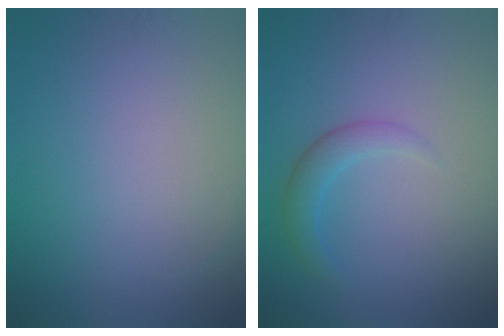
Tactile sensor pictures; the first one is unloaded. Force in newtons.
{"total": 2.0, "press": 2.0, "slide": 0.2}